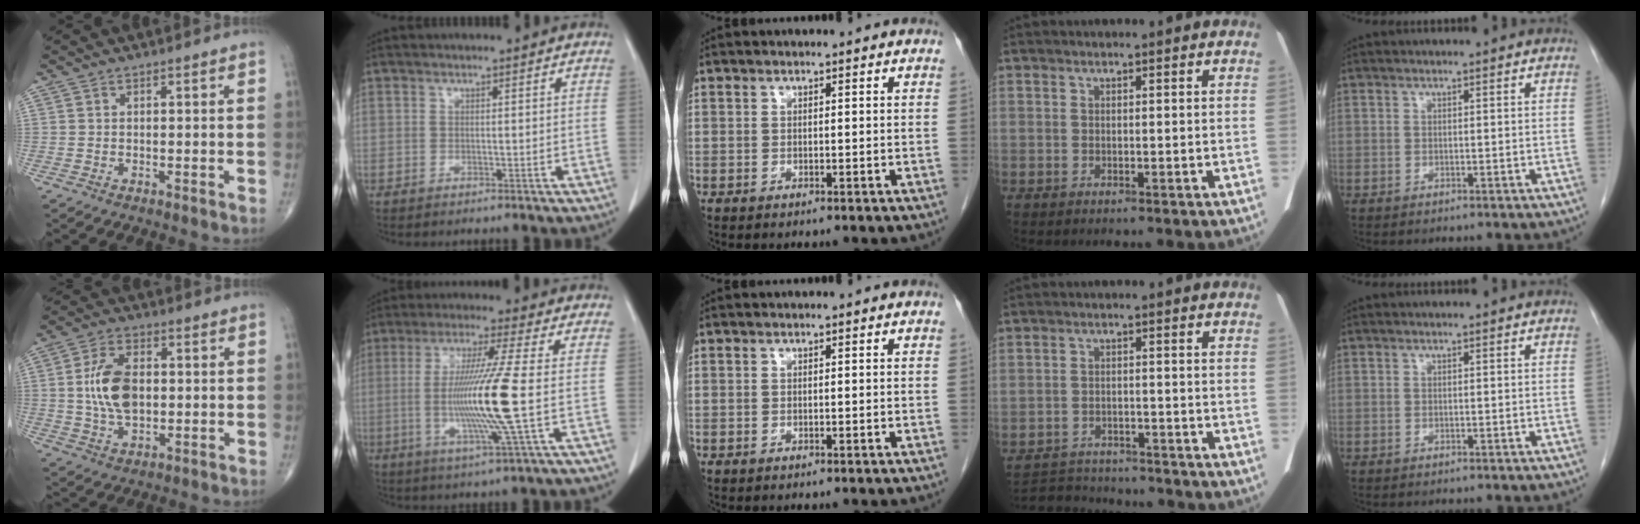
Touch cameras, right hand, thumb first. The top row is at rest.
{"thumb": {"total": 10.5, "force": [0.5, 6.0, 8.6], "torque": [-0.157, 0.003, 0.012]}, "index": {"total": 12.3, "force": [-1.3, -1.8, 12.1], "torque": [-0.242, -0.021, -0.027]}, "ring": {"total": 9.9, "force": [-9.5, 2.1, 1.9], "torque": [-0.043, 0.008, -0.135]}}